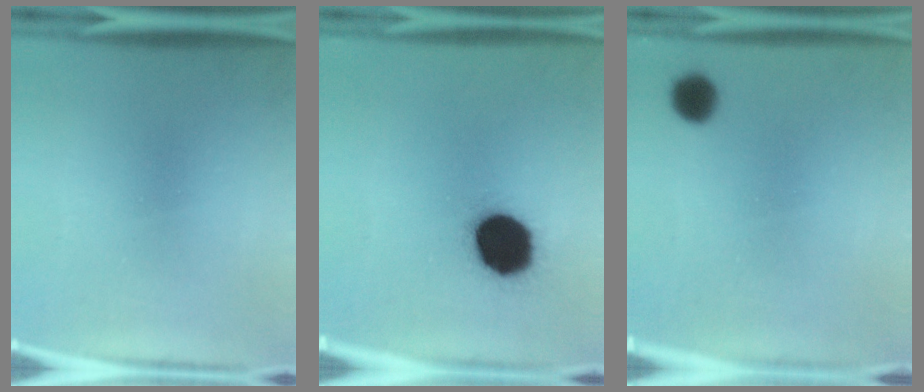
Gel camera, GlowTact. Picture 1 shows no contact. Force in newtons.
{"total": 16.8}
{"total": 6.0}